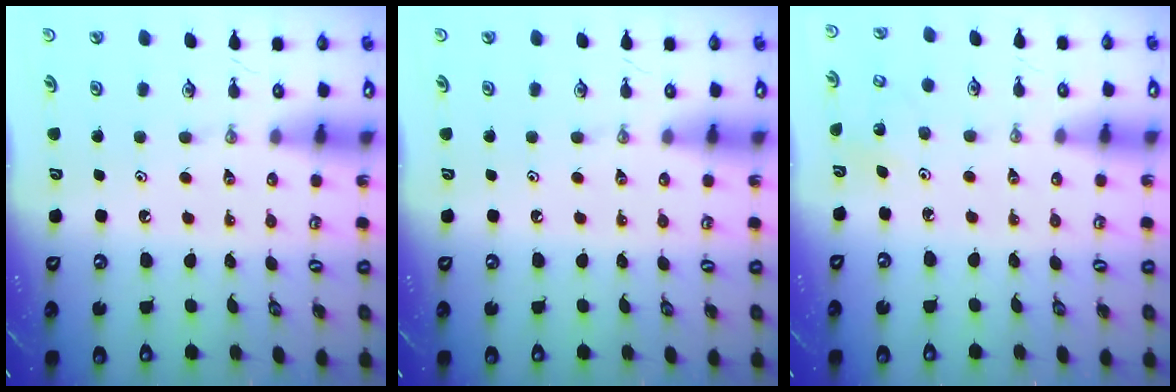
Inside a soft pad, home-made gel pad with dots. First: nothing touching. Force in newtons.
{"total": 0.0}
{"total": 2.7, "press": 2.7, "slide": 0.2}